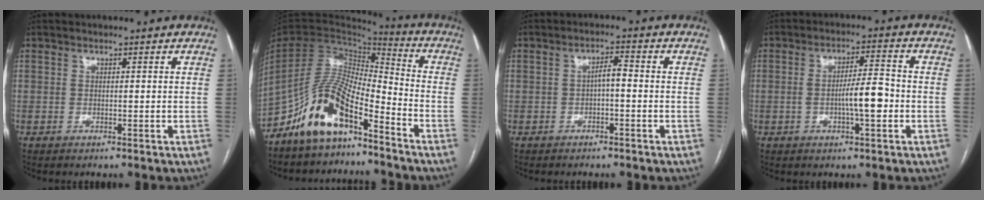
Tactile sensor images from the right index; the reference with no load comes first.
{"total": 11.9, "force": [-8.9, 3.5, 7.2], "torque": [-0.146, 0.022, -0.167]}
{"total": 2.6, "force": [-0.5, 0.7, 2.5], "torque": [-0.040, 0.010, -0.008]}
{"total": 6.6, "force": [-1.4, 1.0, 6.4], "torque": [-0.110, 0.009, -0.024]}